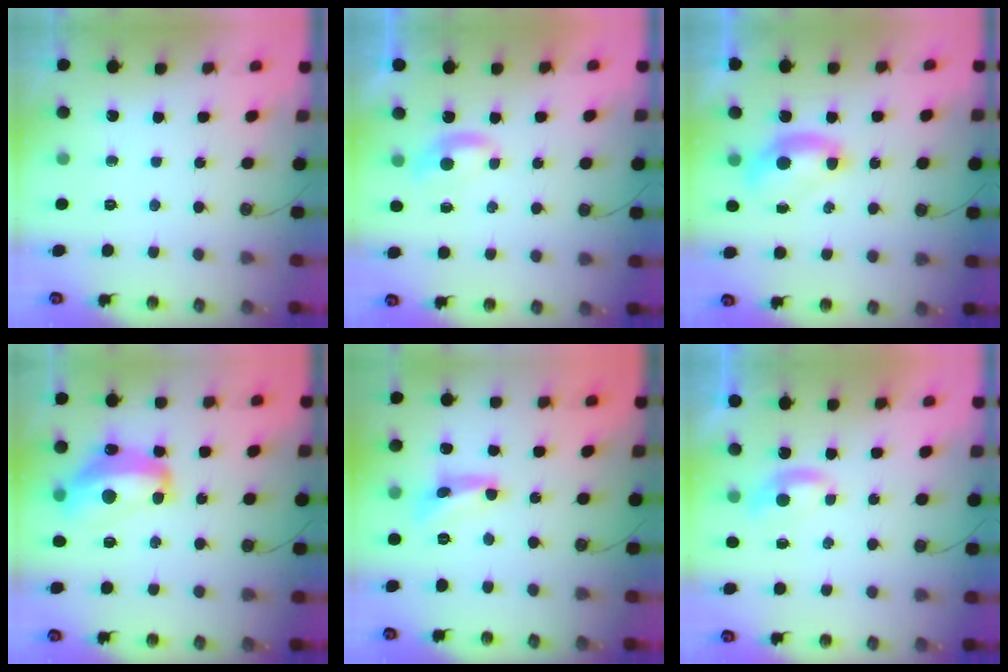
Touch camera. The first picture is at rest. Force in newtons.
{"total": 1.5, "press": 1.5, "slide": 0.4}
{"total": 2.5, "press": 2.3, "slide": 0.9}
{"total": 9.3, "press": 9.2, "slide": 1.0}
{"total": 4.6, "press": 4.5, "slide": 0.4}
{"total": 1.5, "press": 1.5, "slide": 0.4}